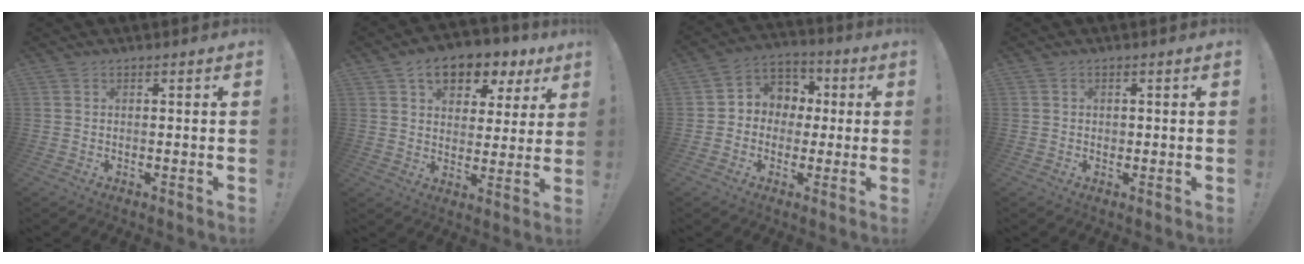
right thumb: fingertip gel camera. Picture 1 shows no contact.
{"total": 10.9, "force": [6.0, 6.8, 5.9], "torque": [-0.077, -0.034, 0.110]}
{"total": 7.9, "force": [-0.8, 7.6, 2.2], "torque": [-0.029, 0.013, -0.005]}
{"total": 0.8, "force": [-0.2, 0.8, 0.2], "torque": [-0.008, 0.004, -0.003]}